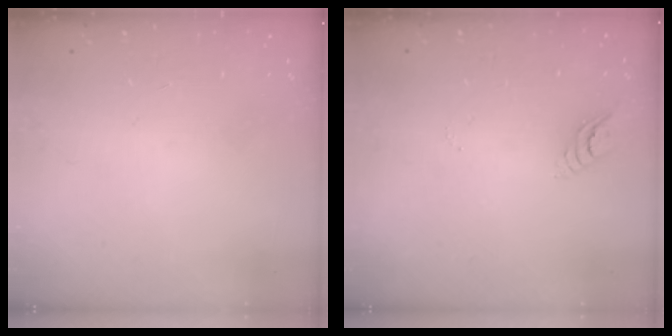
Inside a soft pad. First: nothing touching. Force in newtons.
{"total": 3.8, "press": 3.8, "slide": 0.6}